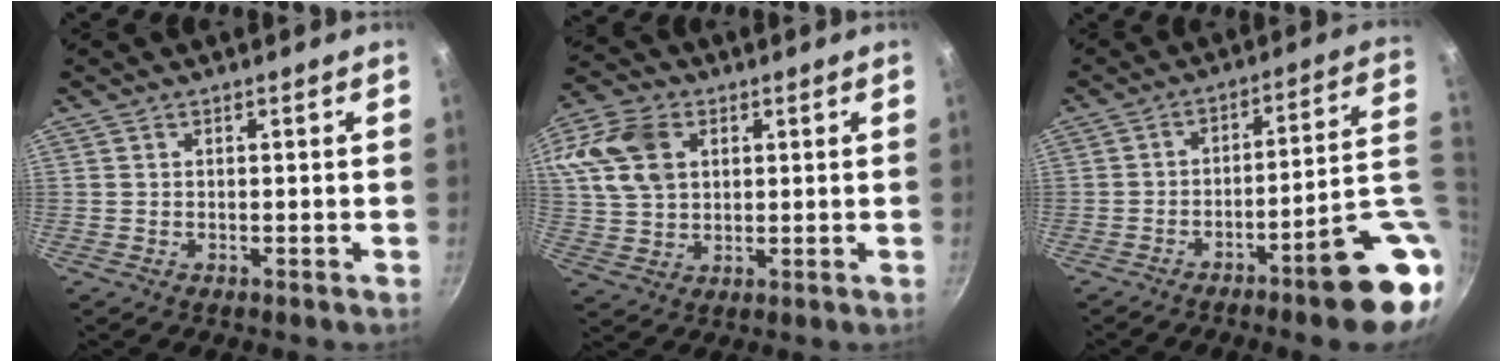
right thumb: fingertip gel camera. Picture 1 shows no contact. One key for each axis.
{"total": 13.7, "fx": 4.1, "fy": 10.0, "fz": 8.4, "tx": -0.153, "ty": 0.006, "tz": 0.074}
{"total": 15.6, "fx": -4.8, "fy": 2.9, "fz": 14.6, "tx": -0.170, "ty": 0.030, "tz": -0.063}